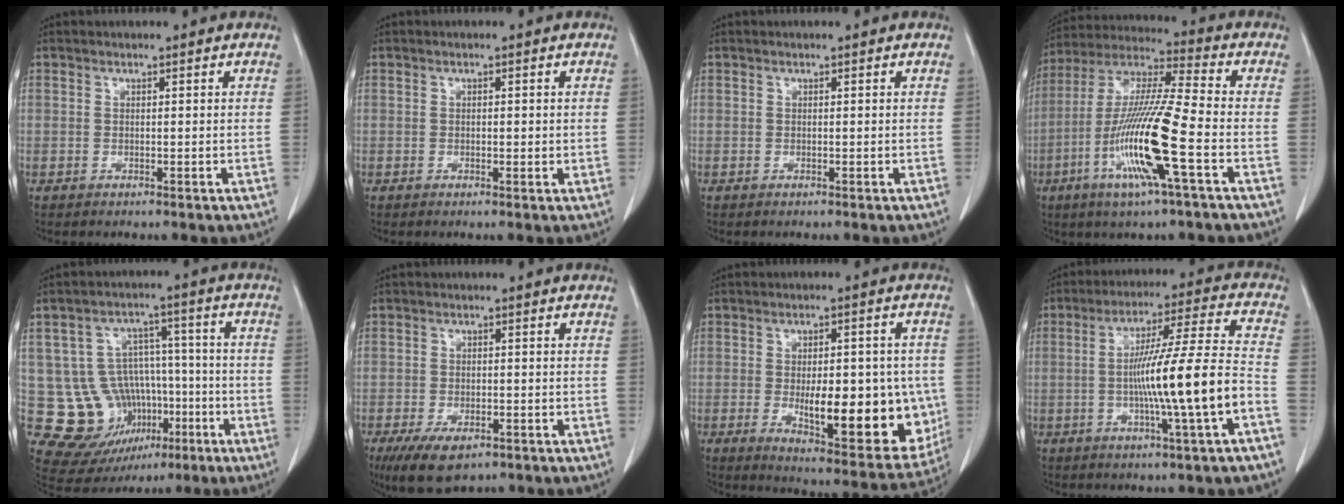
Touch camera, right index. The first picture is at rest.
{"total": 1.3, "force": [0.0, 0.5, 1.2], "torque": [-0.017, 0.000, 0.001]}
{"total": 0.0}
{"total": 16.4, "force": [-5.4, 0.0, 15.5], "torque": [-0.313, -0.015, -0.109]}
{"total": 13.5, "force": [-3.5, 11.7, 5.7], "torque": [-0.103, 0.044, -0.034]}
{"total": 7.0, "force": [-4.3, 3.3, 4.5], "torque": [-0.076, -0.008, -0.067]}
{"total": 18.1, "force": [-3.0, 6.6, 16.6], "torque": [-0.189, -0.001, -0.014]}
{"total": 14.9, "force": [-3.4, -1.2, 14.4], "torque": [-0.243, 0.004, -0.061]}